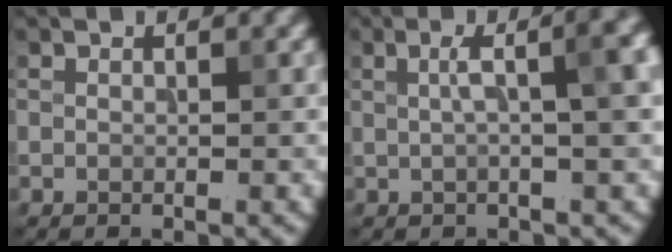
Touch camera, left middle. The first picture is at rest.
{"total": 6.7, "force": [1.5, 2.3, 6.2], "torque": [-0.063, 0.026, 0.017]}